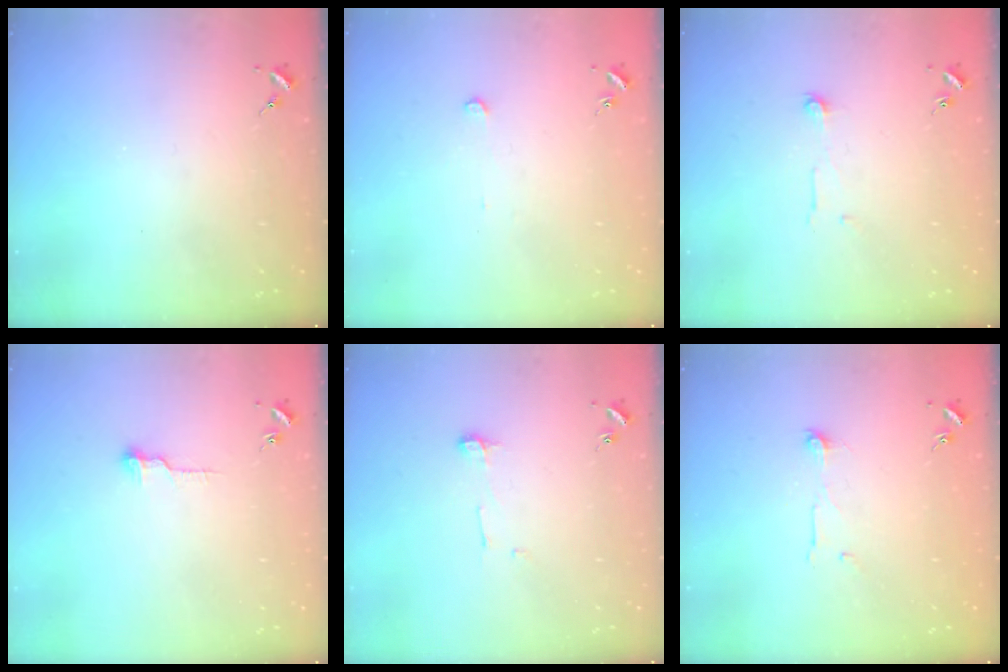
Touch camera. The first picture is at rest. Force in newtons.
{"total": 2.4, "press": 2.4, "slide": 0.2}
{"total": 5.1, "press": 5.1, "slide": 0.5}
{"total": 5.8, "press": 5.8, "slide": 0.4}
{"total": 4.3, "press": 4.3, "slide": 0.4}
{"total": 4.3, "press": 4.3, "slide": 0.4}